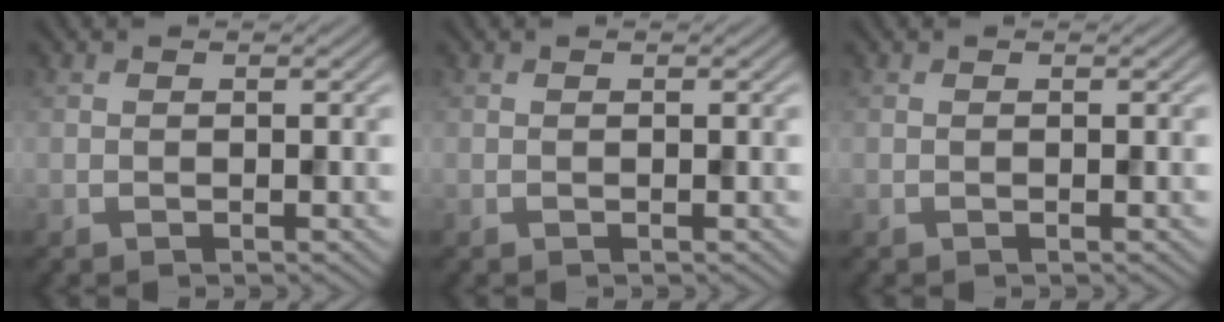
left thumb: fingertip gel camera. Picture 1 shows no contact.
{"total": 0.0}
{"total": 0.0}